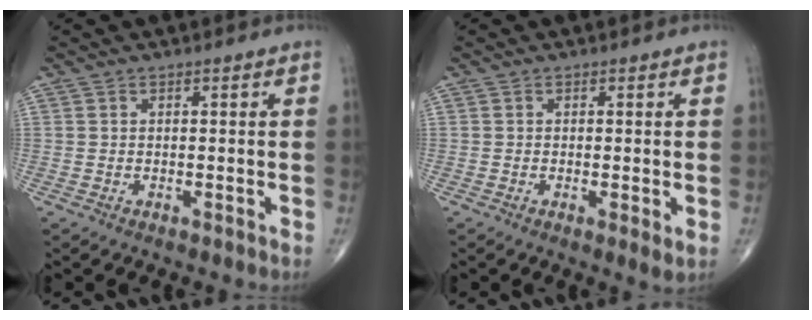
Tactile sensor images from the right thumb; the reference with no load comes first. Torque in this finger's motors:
{"motor_torque": [-0.46, 0.36, -0.27, -0.01, -0.02]}